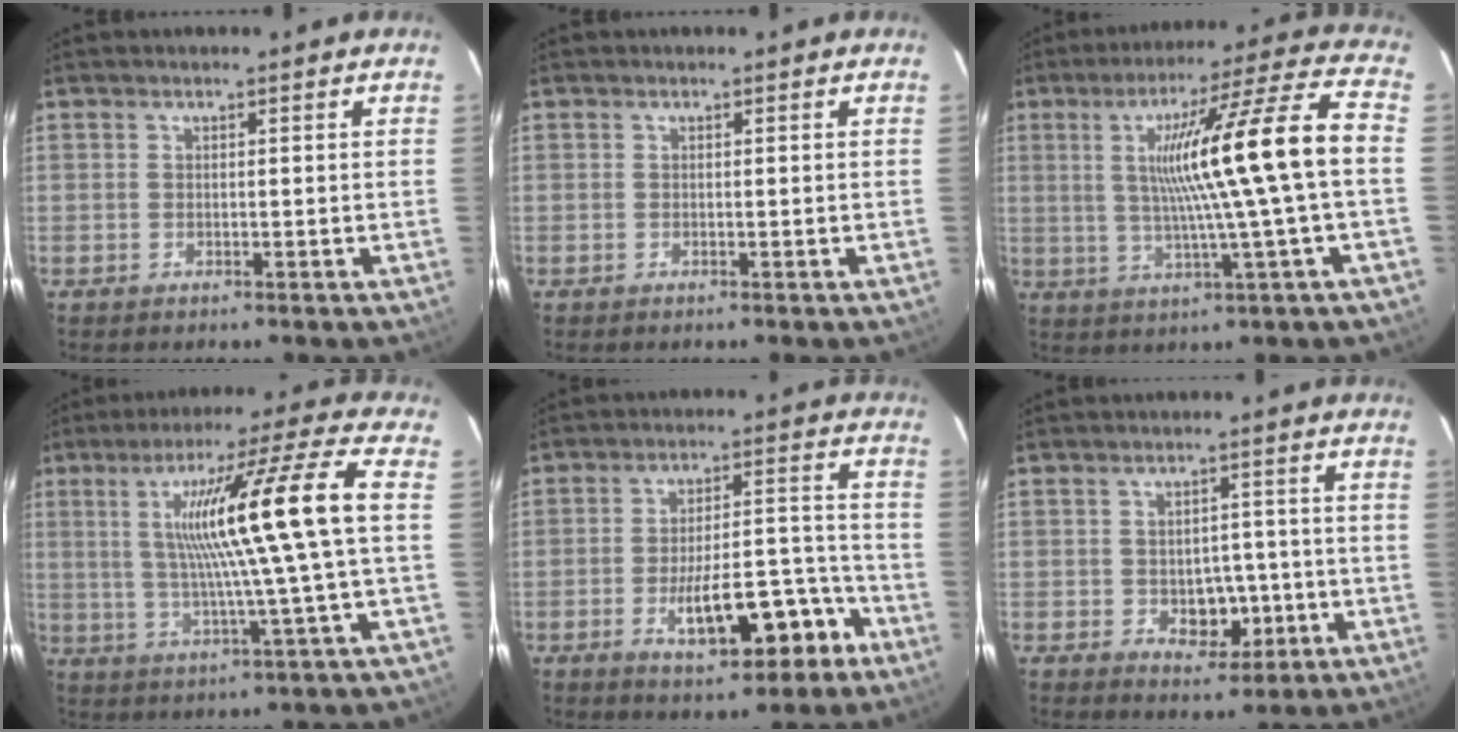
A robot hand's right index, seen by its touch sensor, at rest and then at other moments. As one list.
[{"total": 0.0}, {"total": 16.6, "force": [0.7, -1.7, 16.5], "torque": [-0.262, 0.013, 0.010]}, {"total": 16.5, "force": [2.2, -2.0, 16.3], "torque": [-0.266, 0.013, 0.032]}, {"total": 12.2, "force": [-5.9, 4.1, 9.9], "torque": [-0.154, 0.025, -0.079]}, {"total": 5.7, "force": [-1.5, 3.8, 3.9], "torque": [-0.046, 0.009, -0.012]}]